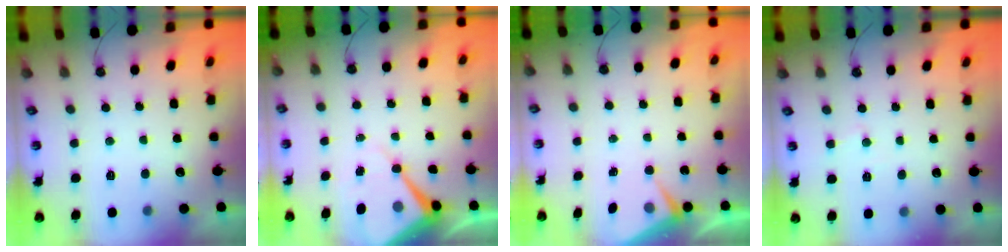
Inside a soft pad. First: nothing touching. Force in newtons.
{"total": 9.1, "press": 9.1, "slide": 0.8}
{"total": 4.8, "press": 4.7, "slide": 0.6}
{"total": 3.7, "press": 3.6, "slide": 0.6}